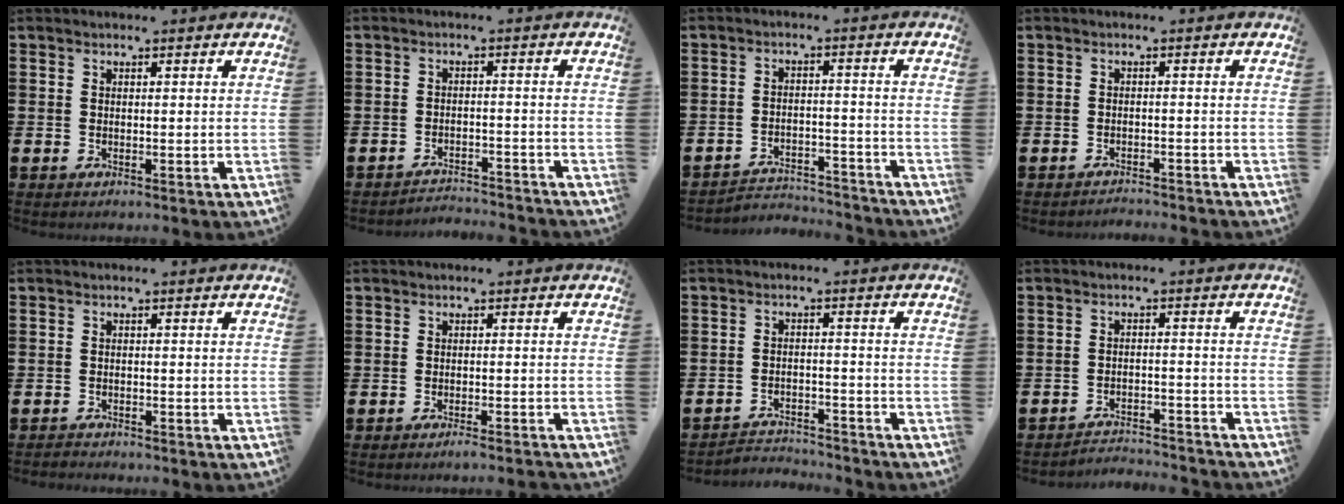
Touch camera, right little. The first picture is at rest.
{"total": 2.4, "force": [-2.4, -0.1, -0.2], "torque": [-0.002, 0.004, -0.053]}
{"total": 3.4, "force": [-3.4, 0.3, 0.0], "torque": [-0.007, 0.003, -0.074]}
{"total": 1.3, "force": [-1.3, -0.2, -0.1], "torque": [-0.001, 0.004, -0.028]}
{"total": 0.8, "force": [-0.8, 0.1, -0.1], "torque": [-0.001, 0.000, -0.018]}
{"total": 1.1, "force": [-1.0, -0.1, 0.5], "torque": [-0.007, -0.002, -0.019]}
{"total": 2.9, "force": [-2.9, 0.2, -0.2], "torque": [-0.003, 0.001, -0.064]}
{"total": 2.8, "force": [-2.8, 0.0, -0.2], "torque": [-0.004, 0.004, -0.062]}